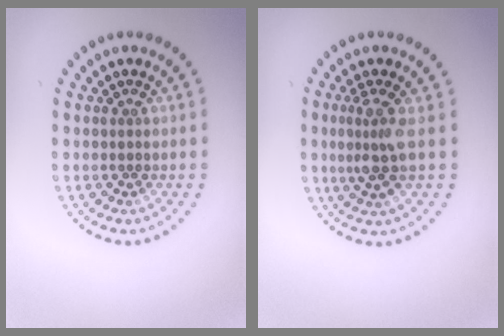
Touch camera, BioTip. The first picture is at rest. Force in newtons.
{"total": 2.8, "press": 2.4, "slide": 1.6}